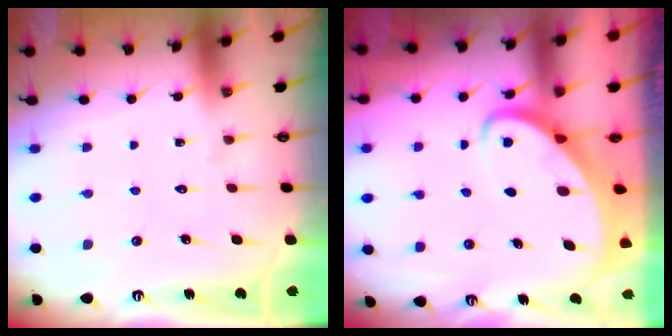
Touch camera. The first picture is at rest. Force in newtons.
{"total": 3.3, "press": 3.3, "slide": 0.4}